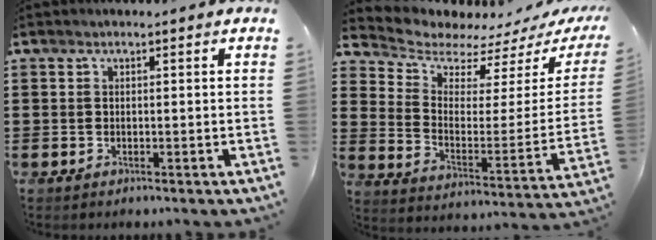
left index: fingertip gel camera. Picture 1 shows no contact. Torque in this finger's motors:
{"motor_torque": [2.14, 0.00, 0.18, -0.01]}